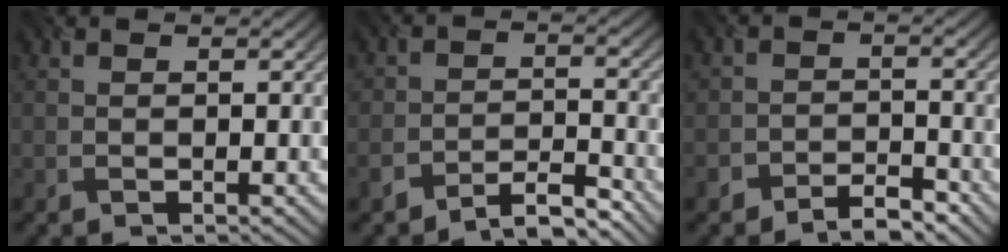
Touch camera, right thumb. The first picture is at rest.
{"total": 5.0, "force": [-4.5, 1.6, 1.6], "torque": [-0.026, 0.000, -0.087]}
{"total": 3.5, "force": [-3.0, 1.6, 0.8], "torque": [-0.007, 0.001, -0.061]}